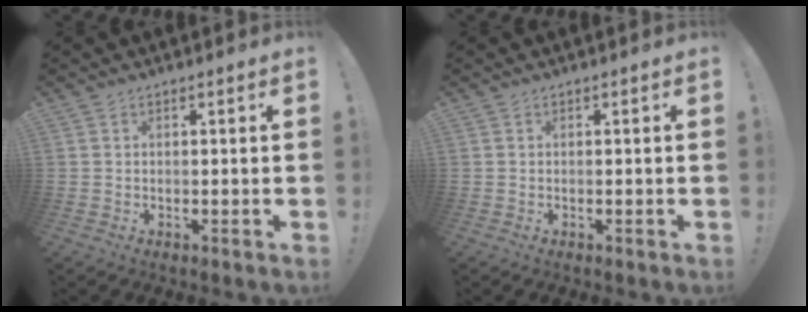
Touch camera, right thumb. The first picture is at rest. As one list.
[{"total": 0.0}]